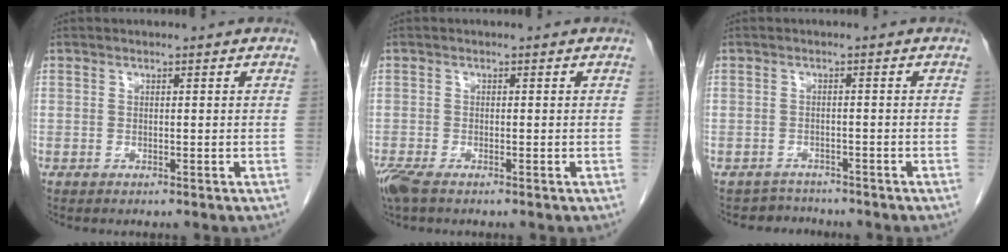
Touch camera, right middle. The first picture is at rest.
{"total": 3.4, "force": [-2.4, 0.9, 2.2], "torque": [-0.052, -0.012, -0.046]}
{"total": 2.7, "force": [-2.4, 0.7, -1.0], "torque": [0.013, -0.006, -0.039]}